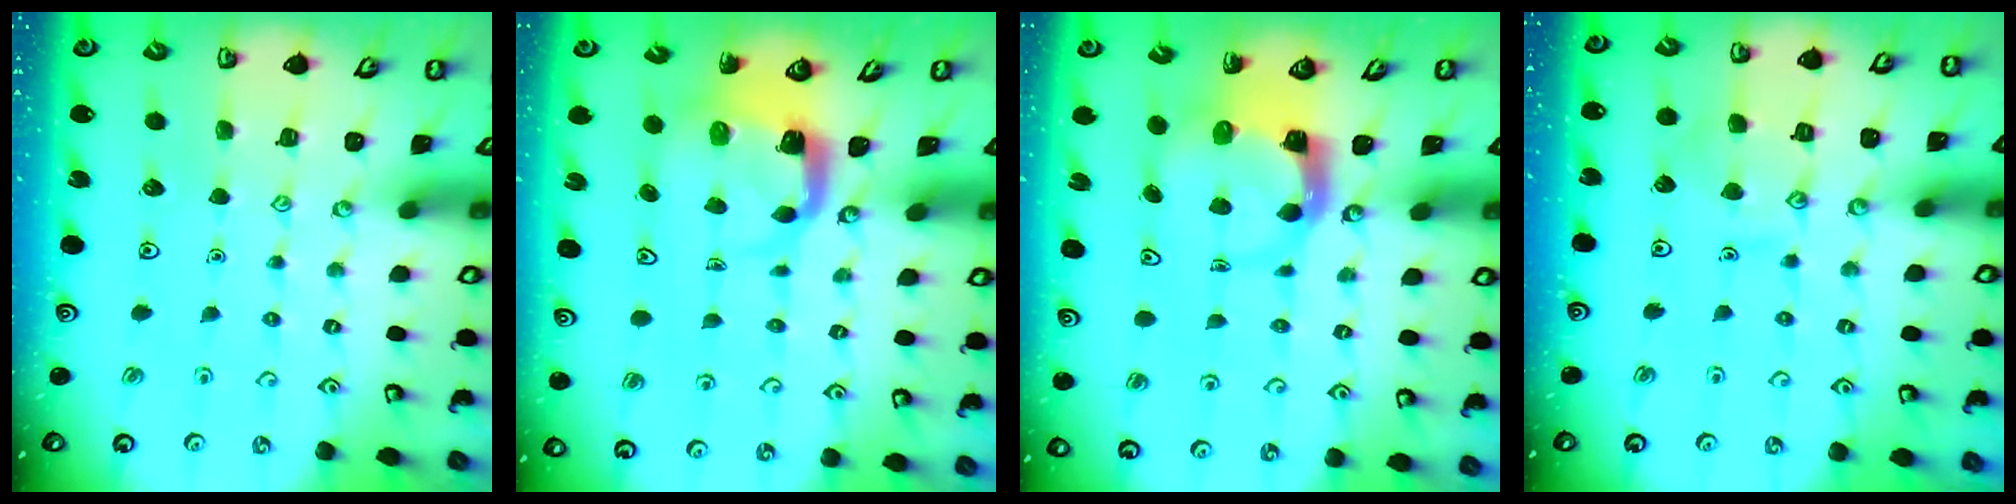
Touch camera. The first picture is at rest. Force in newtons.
{"total": 4.0, "press": 3.9, "slide": 0.5}
{"total": 3.8, "press": 3.7, "slide": 0.6}
{"total": 8.8, "press": 8.7, "slide": 0.8}